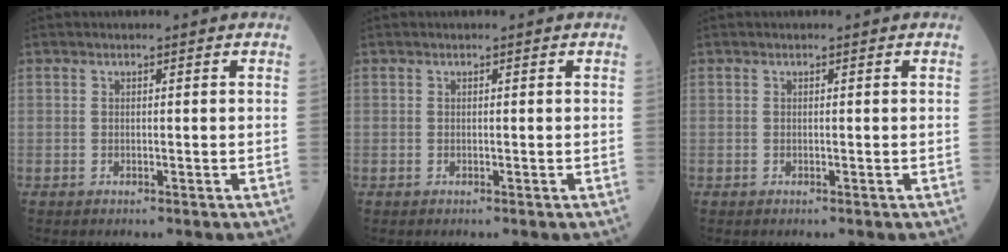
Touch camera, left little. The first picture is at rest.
{"total": 0.0}
{"total": 0.0}